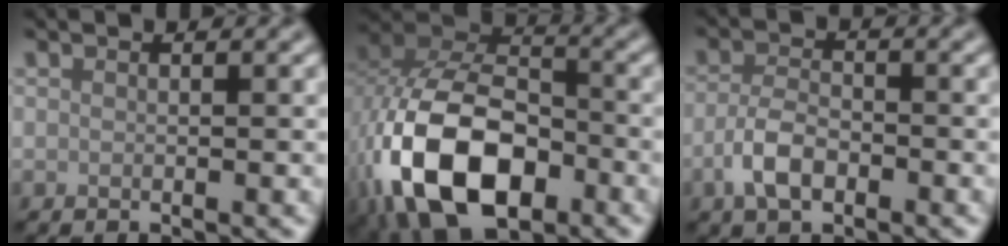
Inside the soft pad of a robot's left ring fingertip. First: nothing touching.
{"total": 15.1, "force": [-5.6, 9.1, 10.7], "torque": [-0.229, -0.030, -0.100]}
{"total": 3.6, "force": [-1.8, 1.8, 2.5], "torque": [-0.050, 0.001, -0.041]}